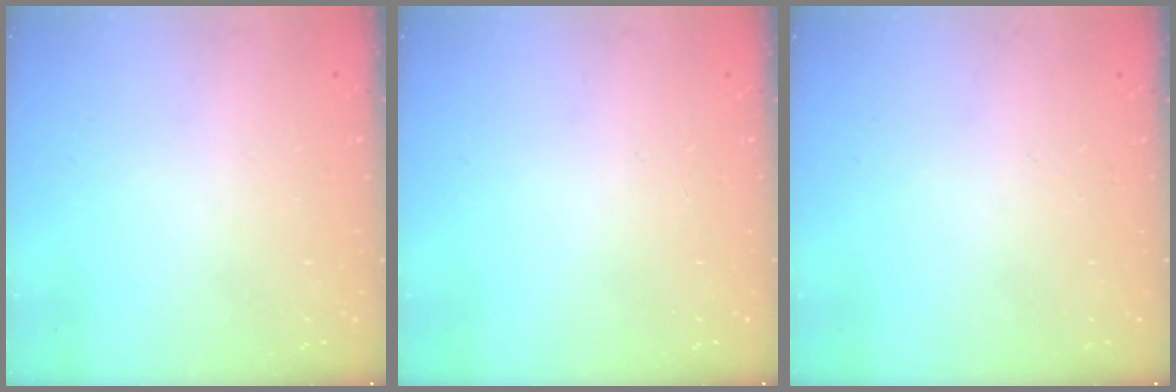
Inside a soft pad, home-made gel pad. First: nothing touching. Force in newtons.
{"total": 0.0}
{"total": 0.0}